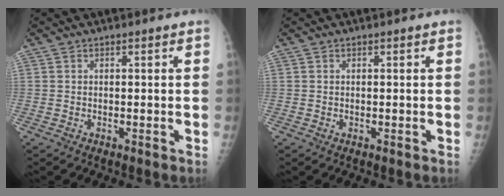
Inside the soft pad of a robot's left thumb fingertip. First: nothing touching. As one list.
[{"total": 0.0}]